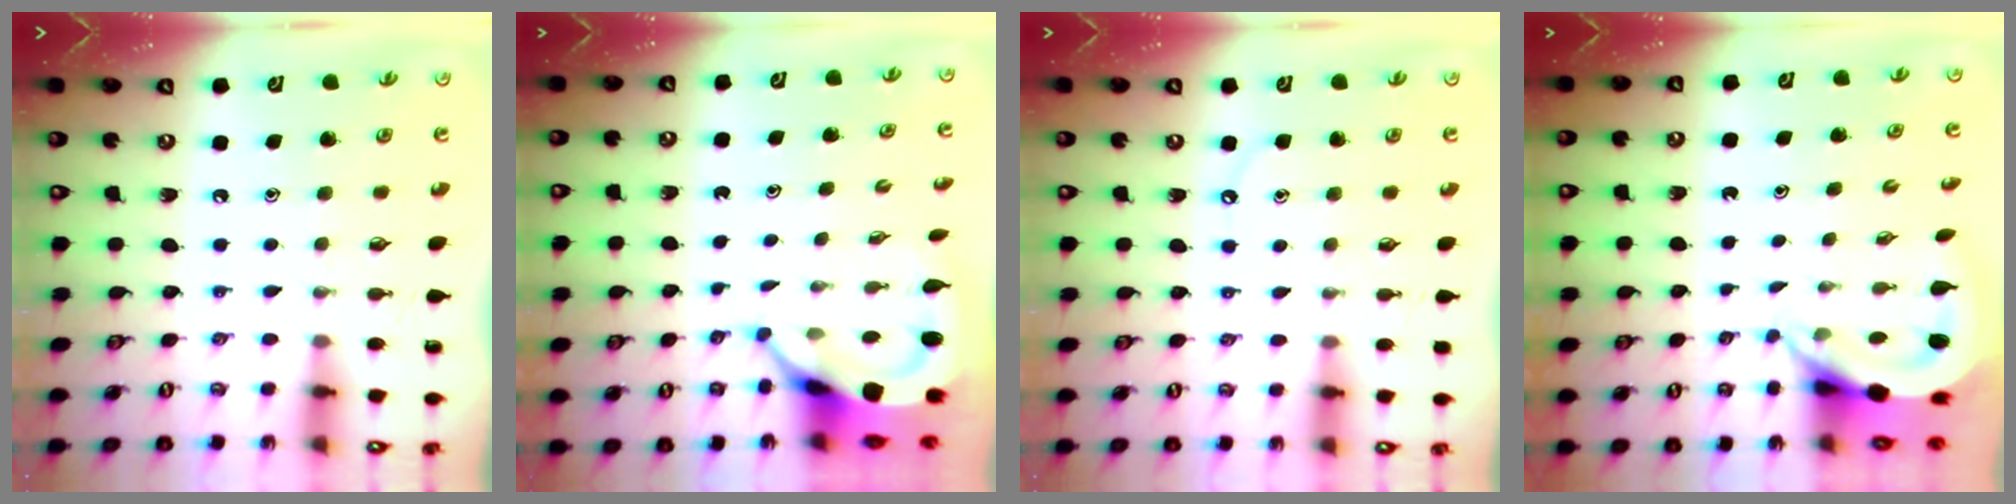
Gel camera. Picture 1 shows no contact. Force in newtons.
{"total": 5.4, "press": 5.4, "slide": 0.8}
{"total": 4.1, "press": 4.1, "slide": 0.6}
{"total": 4.8, "press": 4.8, "slide": 0.4}